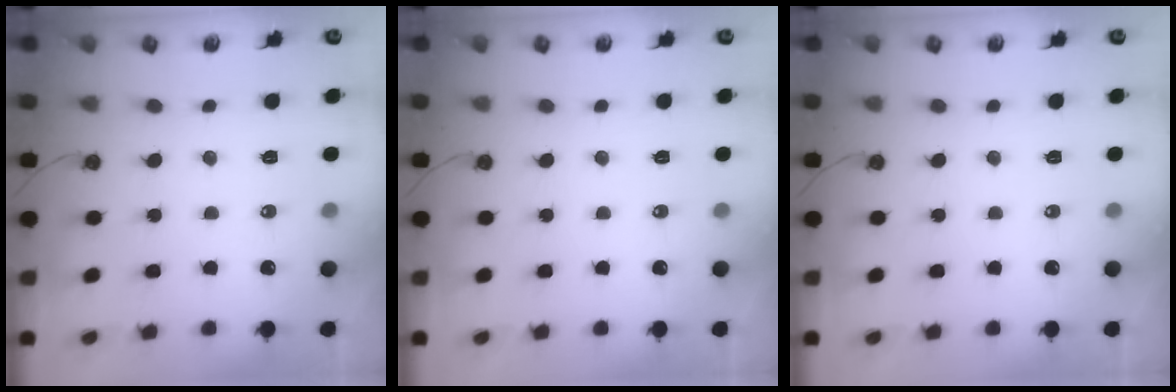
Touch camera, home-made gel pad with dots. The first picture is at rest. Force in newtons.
{"total": 0.0}
{"total": 0.0}